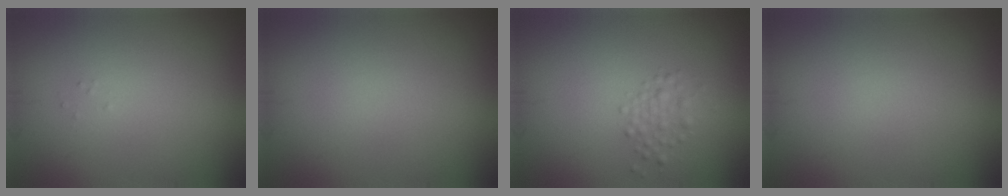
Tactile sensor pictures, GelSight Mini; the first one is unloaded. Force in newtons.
{"total": 0.0}
{"total": 1.7, "press": 1.7, "slide": 0.0}
{"total": 0.0}